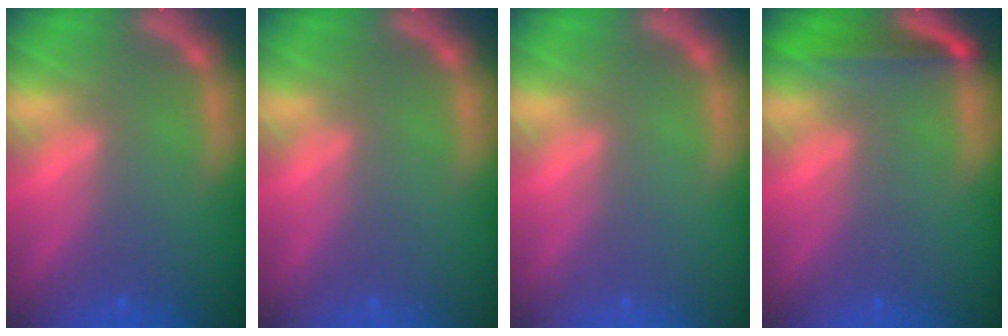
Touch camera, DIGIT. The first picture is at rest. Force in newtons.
{"total": 0.0}
{"total": 0.0}
{"total": 4.0}